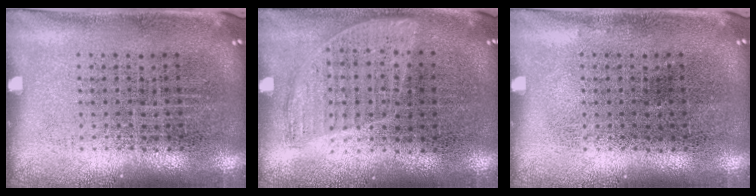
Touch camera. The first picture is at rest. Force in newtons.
{"total": 0.9, "press": 0.8, "slide": 0.4}
{"total": 0.0}